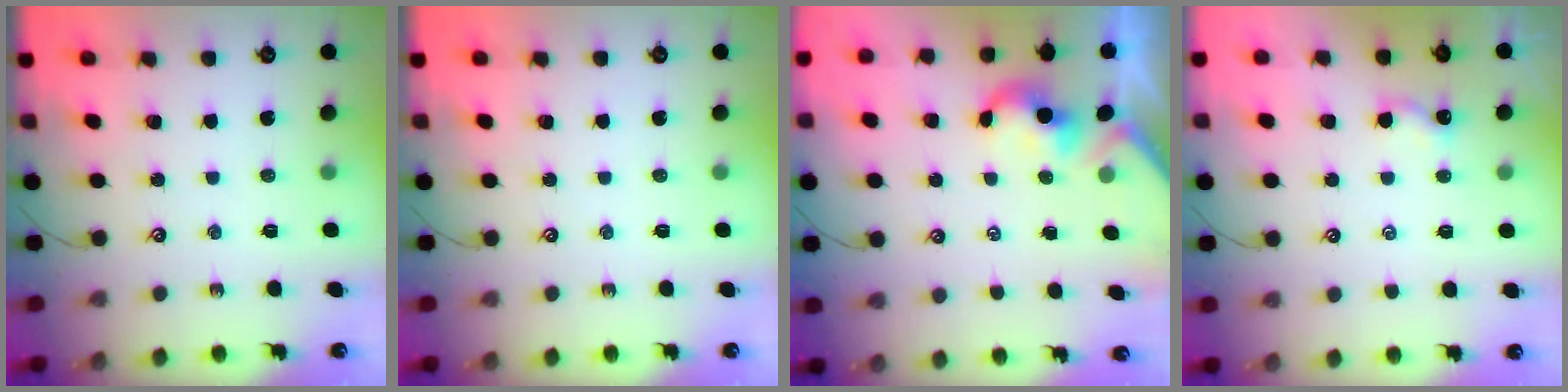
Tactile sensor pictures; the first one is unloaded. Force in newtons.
{"total": 0.0}
{"total": 0.0}
{"total": 2.0, "press": 2.0, "slide": 0.2}